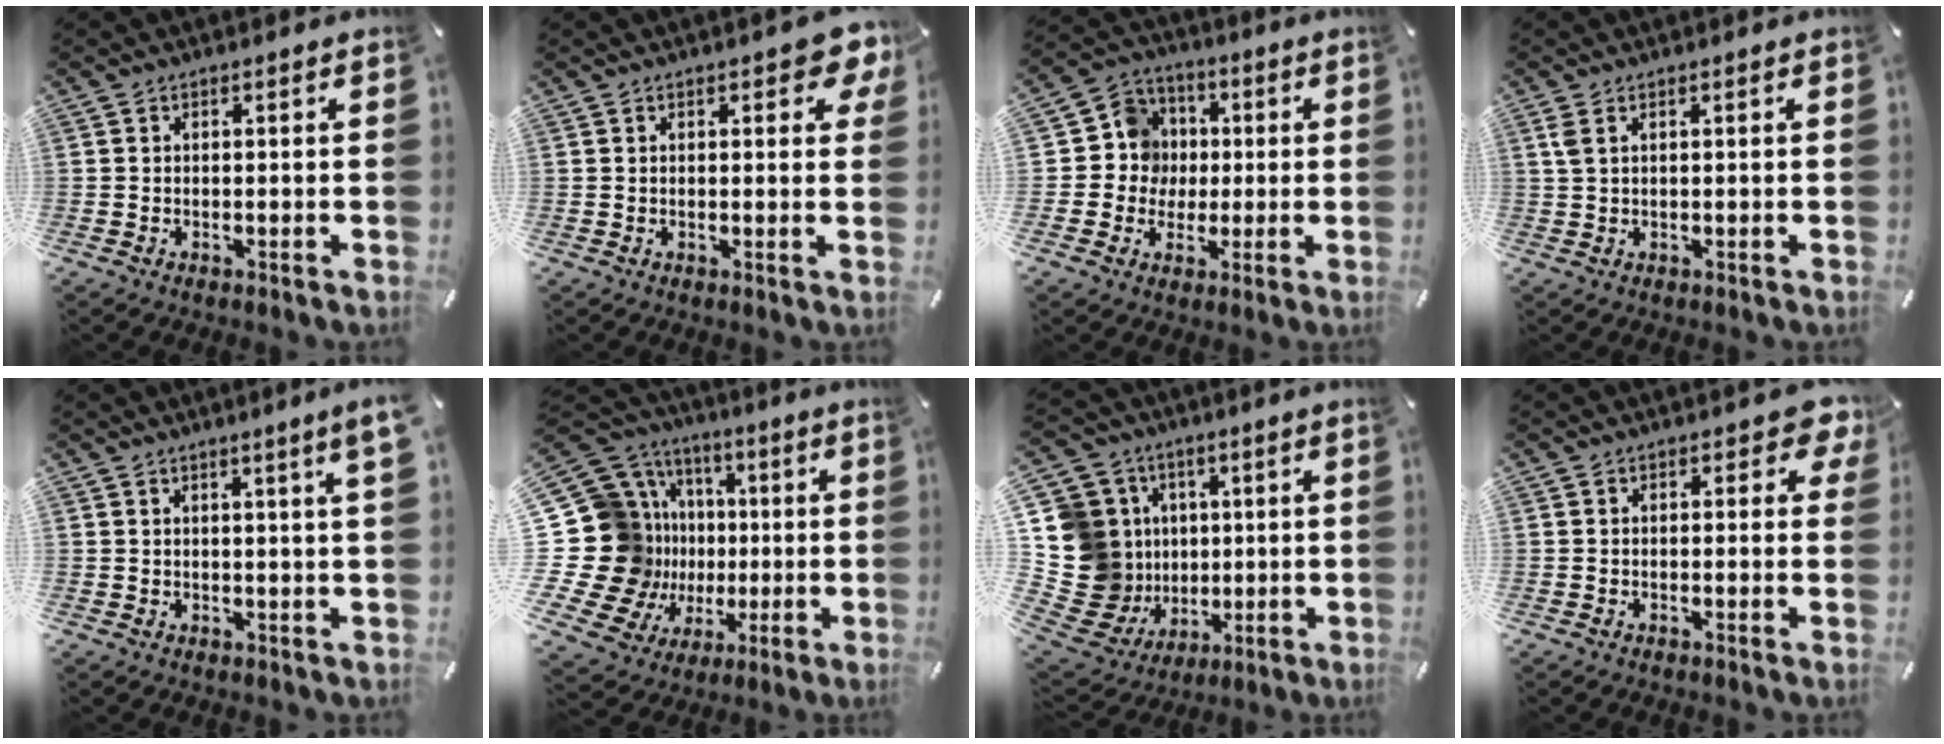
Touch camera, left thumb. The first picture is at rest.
{"total": 5.1, "force": [2.5, 2.6, 3.6], "torque": [-0.046, -0.003, 0.039]}
{"total": 9.6, "force": [-0.2, 9.5, 1.0], "torque": [-0.023, 0.010, 0.004]}
{"total": 2.2, "force": [0.9, 0.9, 1.7], "torque": [-0.038, 0.004, 0.016]}
{"total": 3.2, "force": [1.8, 0.1, 2.6], "torque": [-0.044, -0.002, 0.028]}
{"total": 26.1, "force": [0.1, 22.9, 12.6], "torque": [-0.249, -0.042, 0.063]}
{"total": 19.9, "force": [0.7, 18.2, 7.9], "torque": [-0.171, -0.010, 0.052]}
{"total": 4.0, "force": [1.2, 2.4, 2.9], "torque": [-0.027, 0.000, 0.016]}